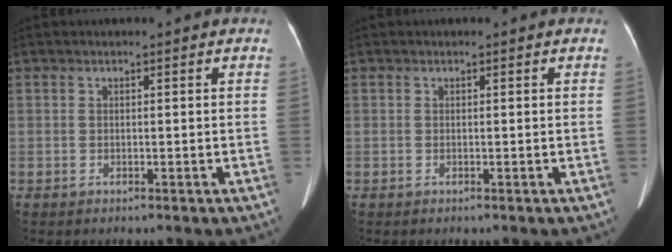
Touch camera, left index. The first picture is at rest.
{"total": 0.0}